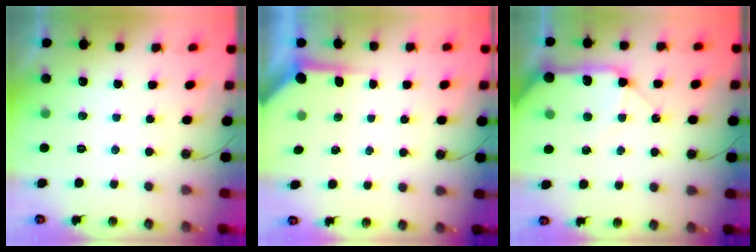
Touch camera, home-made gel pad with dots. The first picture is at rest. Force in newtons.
{"total": 3.9, "press": 3.9, "slide": 0.2}
{"total": 15.4, "press": 15.2, "slide": 2.6}